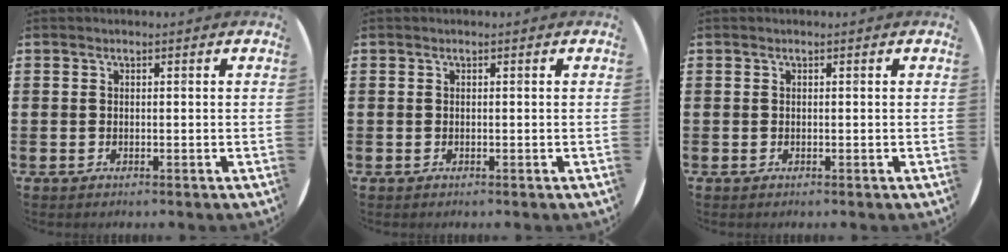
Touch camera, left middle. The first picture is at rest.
{"total": 0.0}
{"total": 0.0}